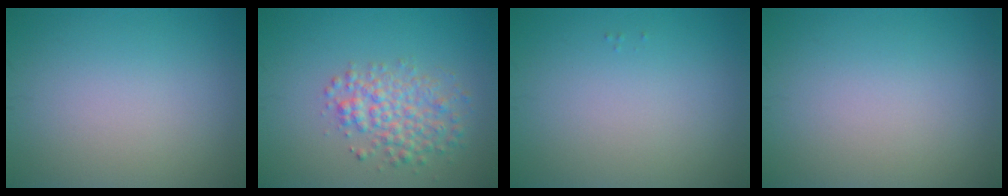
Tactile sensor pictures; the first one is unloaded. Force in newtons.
{"total": 3.8, "press": 3.8, "slide": 0.1}
{"total": 0.0}
{"total": 0.0}